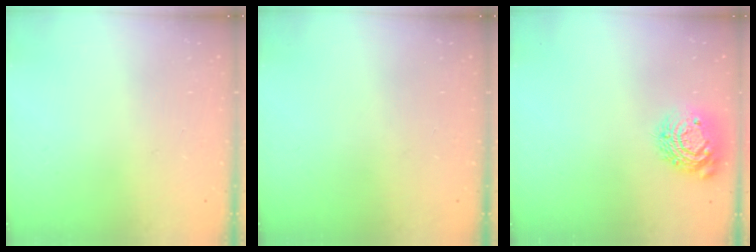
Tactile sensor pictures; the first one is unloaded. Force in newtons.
{"total": 0.0}
{"total": 12.8, "press": 12.8, "slide": 0.8}